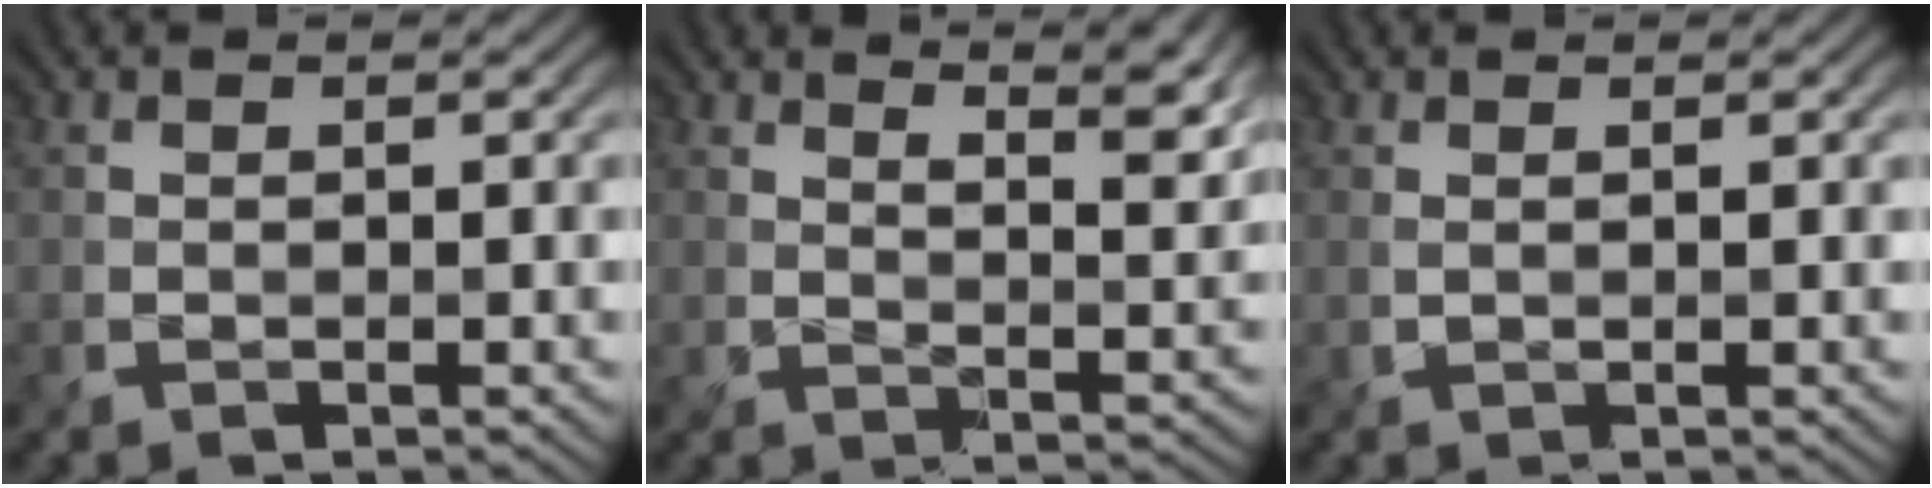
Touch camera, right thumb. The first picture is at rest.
{"total": 8.3, "force": [6.4, 1.6, 5.1], "torque": [-0.074, 0.002, 0.089]}
{"total": 0.6, "force": [0.4, 0.0, 0.5], "torque": [-0.013, 0.000, 0.010]}